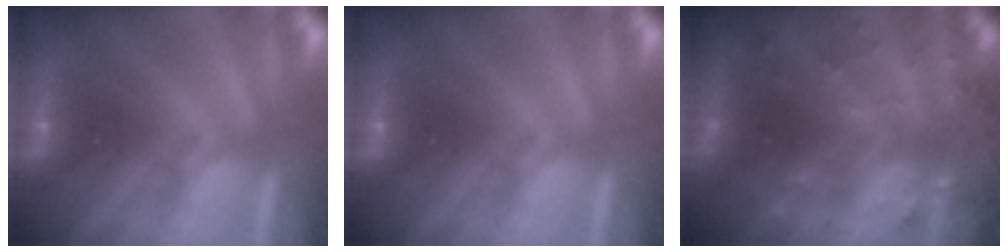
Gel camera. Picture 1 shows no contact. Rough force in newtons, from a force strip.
{"total": 0.0}
{"total": 6.1}